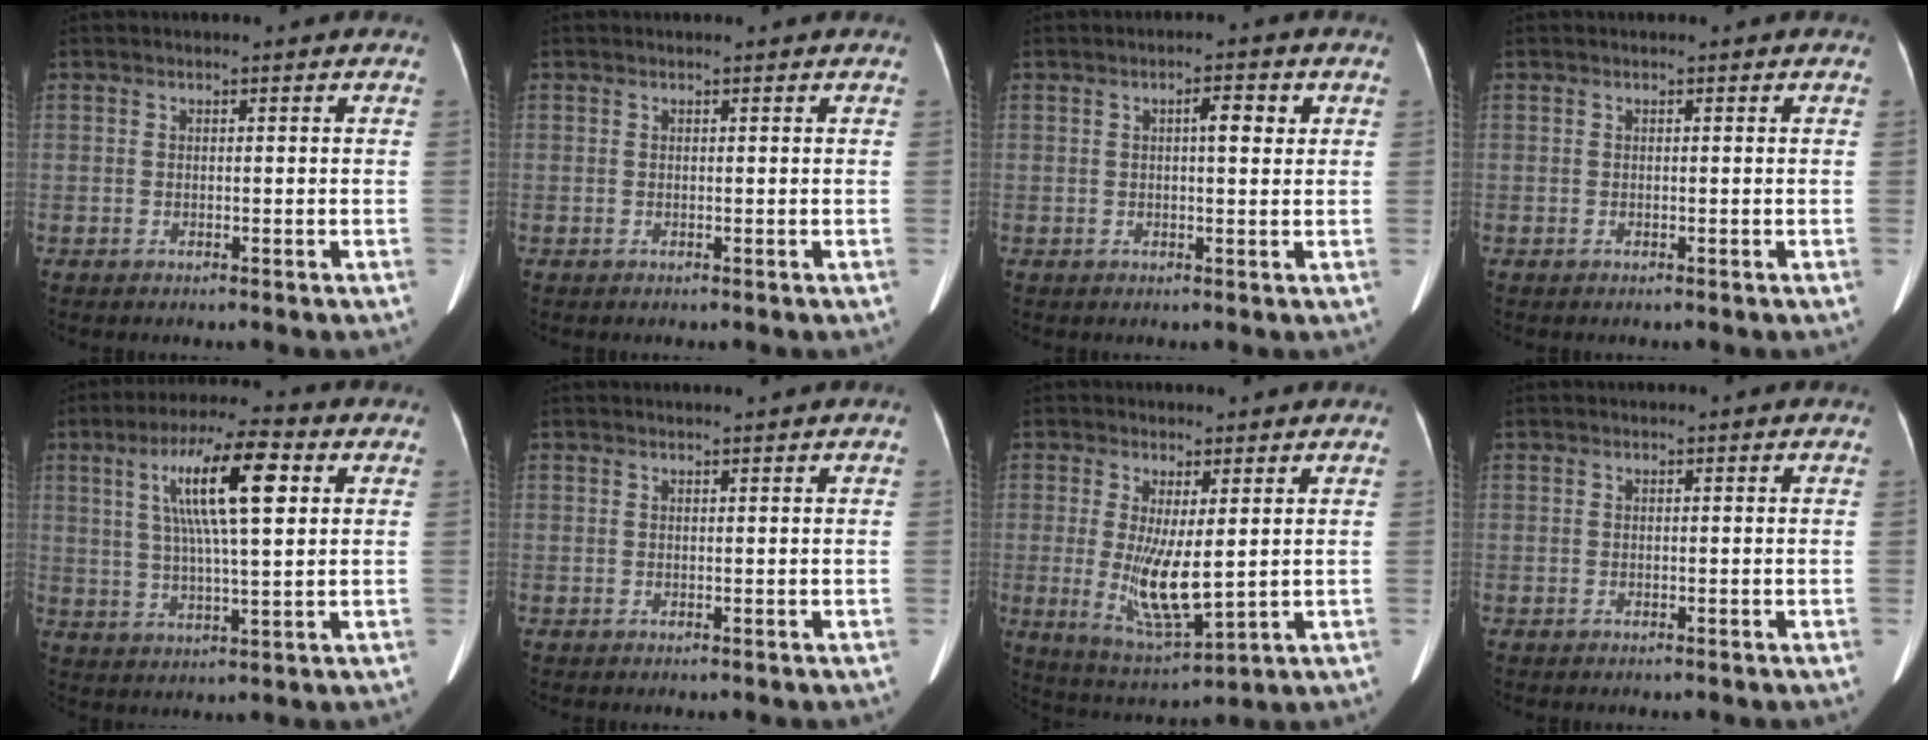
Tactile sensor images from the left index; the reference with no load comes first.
{"total": 0.6, "force": [0.6, 0.0, 0.1], "torque": [-0.002, 0.002, 0.007]}
{"total": 3.2, "force": [1.0, 0.7, 2.9], "torque": [-0.047, 0.008, 0.014]}
{"total": 0.0}
{"total": 12.6, "force": [4.0, 1.9, 11.8], "torque": [-0.218, 0.021, 0.069]}
{"total": 1.1, "force": [0.9, -0.3, 0.5], "torque": [-0.008, 0.006, 0.022]}
{"total": 8.5, "force": [0.3, 1.9, 8.3], "torque": [-0.164, -0.026, 0.016]}
{"total": 0.0}